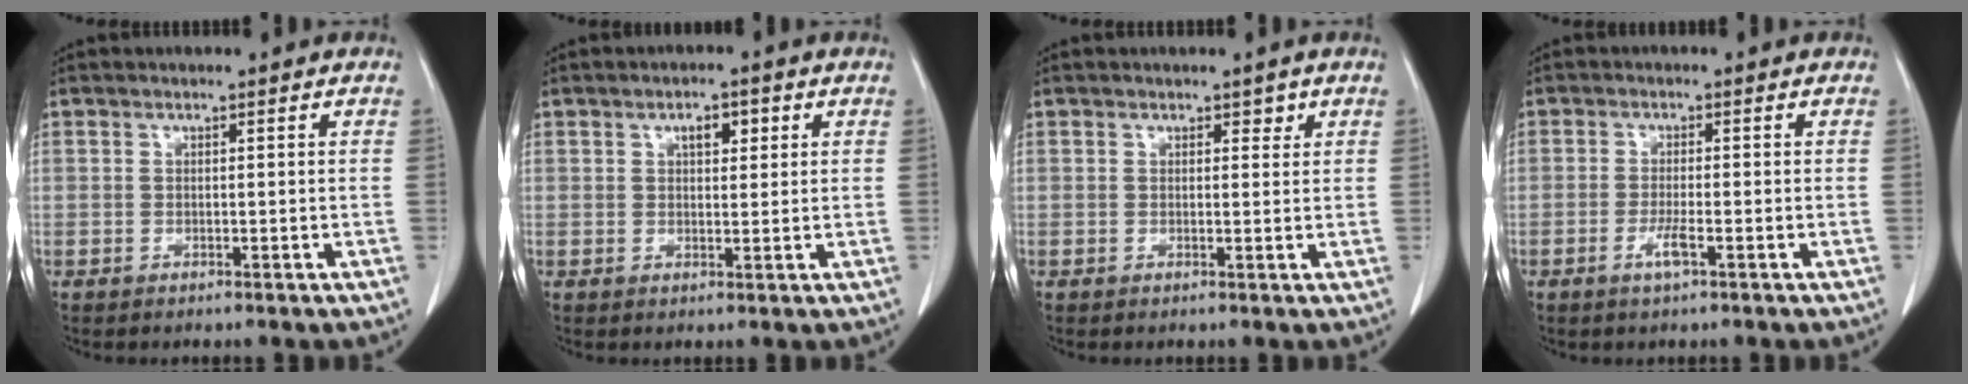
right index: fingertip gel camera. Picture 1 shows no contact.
{"total": 3.7, "force": [1.5, 1.9, 2.8], "torque": [-0.047, 0.007, 0.024]}
{"total": 1.8, "force": [1.0, 1.3, 0.9], "torque": [-0.015, 0.007, 0.017]}
{"total": 3.1, "force": [-1.4, 0.6, 2.7], "torque": [-0.053, -0.001, -0.026]}